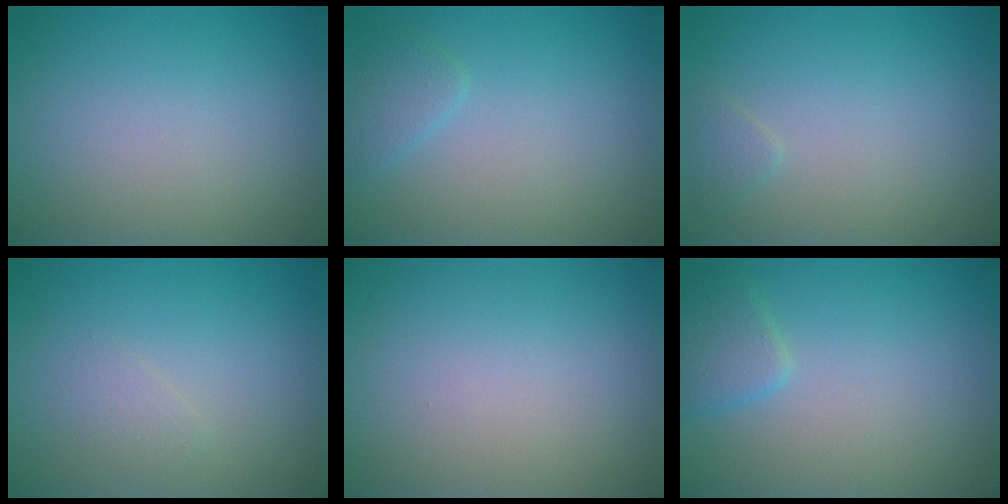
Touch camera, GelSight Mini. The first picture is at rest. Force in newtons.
{"total": 1.4, "press": 1.4, "slide": 0.1}
{"total": 0.8, "press": 0.8, "slide": 0.0}
{"total": 0.9, "press": 0.9, "slide": 0.0}
{"total": 0.0}
{"total": 1.9, "press": 1.9, "slide": 0.1}